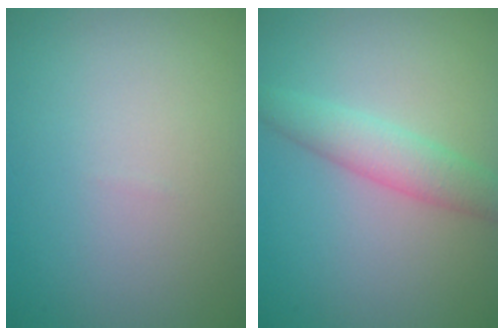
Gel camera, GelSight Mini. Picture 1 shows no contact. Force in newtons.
{"total": 3.2, "press": 3.2, "slide": 0.1}